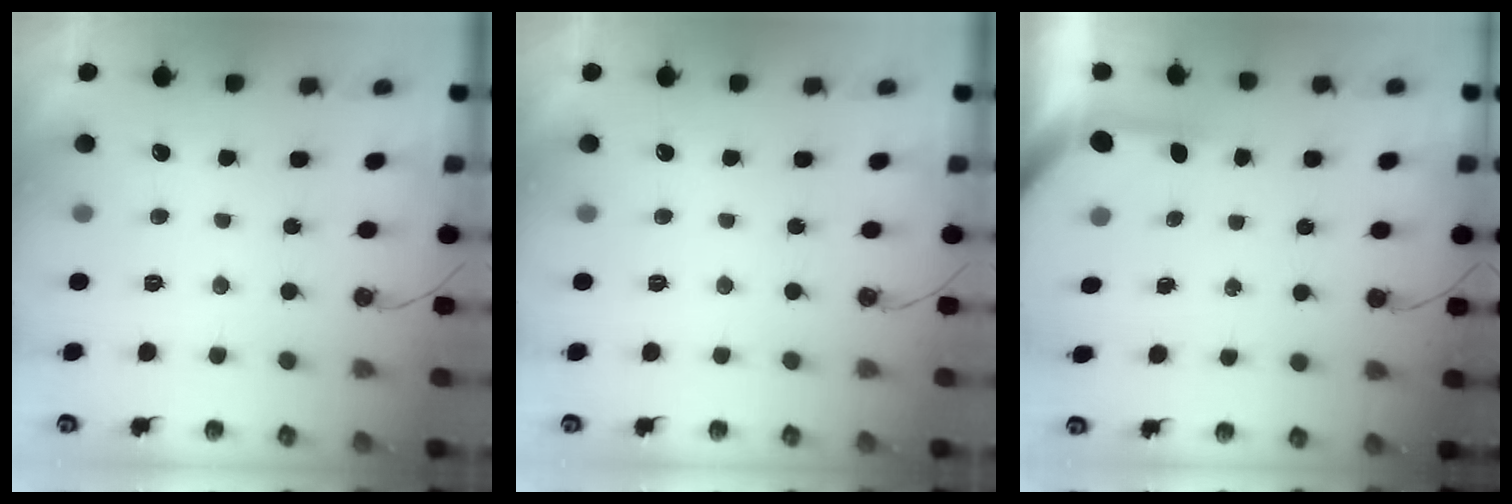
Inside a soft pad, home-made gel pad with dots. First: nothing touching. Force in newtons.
{"total": 0.0}
{"total": 3.1, "press": 3.1, "slide": 0.4}